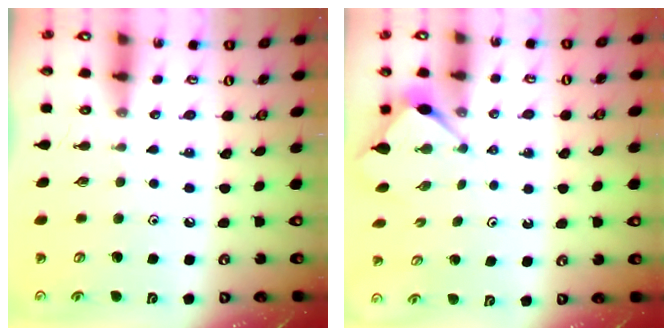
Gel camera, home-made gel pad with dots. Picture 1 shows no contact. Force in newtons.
{"total": 3.2, "press": 3.2, "slide": 0.4}